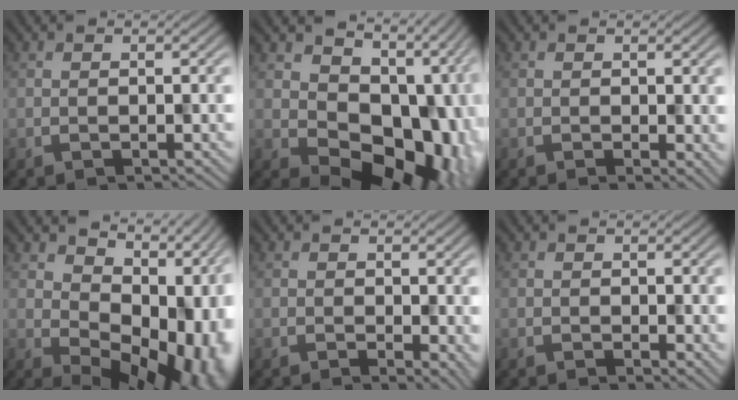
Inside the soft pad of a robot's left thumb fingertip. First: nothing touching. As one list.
[{"total": 15.9, "force": [1.2, 11.3, 11.0], "torque": [-0.136, -0.043, 0.059]}, {"total": 1.8, "force": [-0.5, 0.6, 1.7], "torque": [-0.030, -0.003, -0.001]}, {"total": 15.1, "force": [1.7, 10.0, 11.3], "torque": [-0.119, -0.034, 0.081]}, {"total": 2.5, "force": [-0.5, 0.9, 2.3], "torque": [-0.035, -0.006, 0.004]}, {"total": 1.5, "force": [-0.2, 0.6, 1.3], "torque": [-0.023, -0.005, 0.002]}]